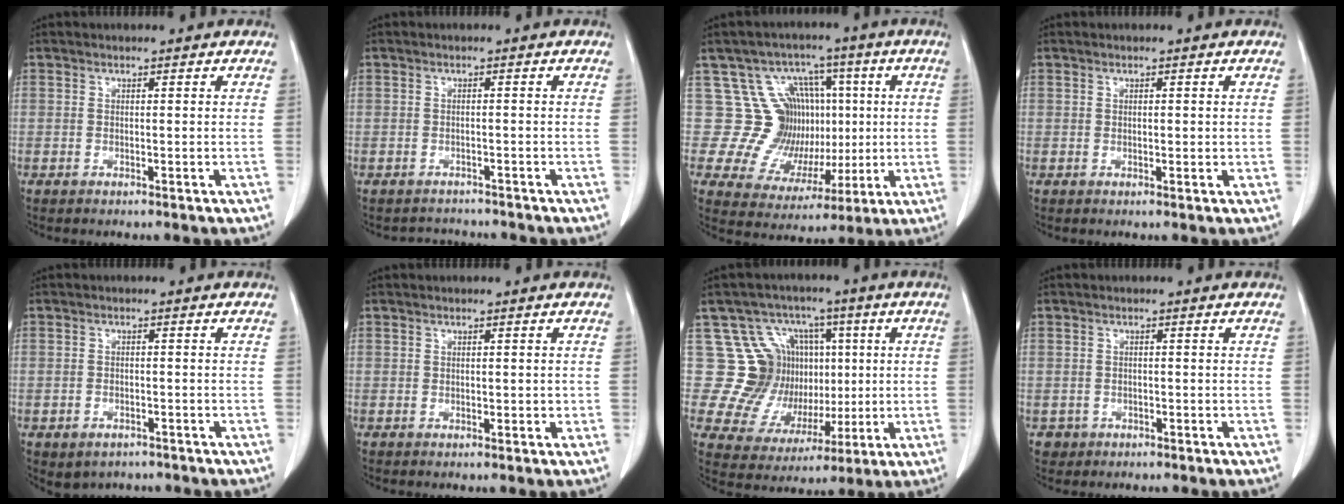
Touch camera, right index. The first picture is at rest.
{"total": 2.6, "force": [-2.5, 0.8, -0.5], "torque": [0.008, -0.002, -0.035]}
{"total": 12.6, "force": [2.1, 11.1, 5.6], "torque": [-0.077, 0.041, 0.058]}
{"total": 0.7, "force": [0.1, 0.3, 0.6], "torque": [-0.009, 0.000, 0.002]}
{"total": 3.8, "force": [-2.7, 2.5, 1.1], "torque": [-0.015, 0.006, -0.031]}
{"total": 1.3, "force": [0.1, 0.7, 1.0], "torque": [-0.014, -0.001, 0.003]}
{"total": 14.4, "force": [3.3, 13.2, 4.5], "torque": [-0.067, 0.060, 0.080]}
{"total": 2.0, "force": [-0.9, 1.8, -0.1], "torque": [-0.002, 0.008, -0.013]}